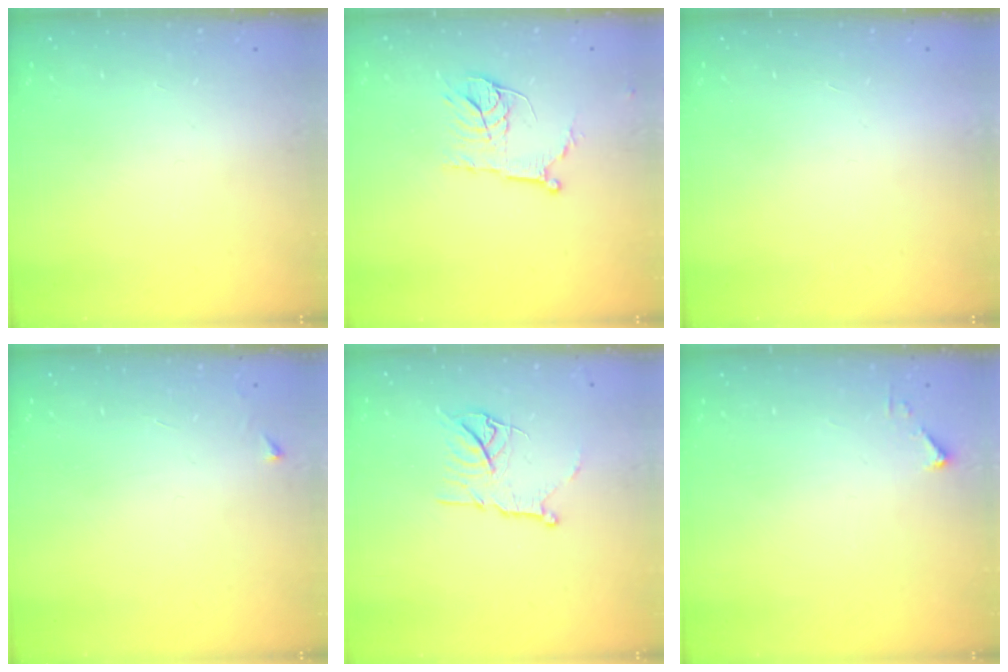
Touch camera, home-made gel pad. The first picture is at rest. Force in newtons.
{"total": 11.2, "press": 11.1, "slide": 0.7}
{"total": 1.7, "press": 1.6, "slide": 0.1}
{"total": 2.6, "press": 2.6, "slide": 0.3}
{"total": 11.7, "press": 11.6, "slide": 1.0}
{"total": 2.7, "press": 2.7, "slide": 0.3}